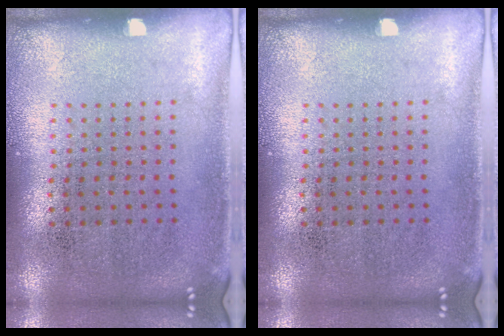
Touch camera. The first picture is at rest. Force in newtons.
{"total": 0.0}